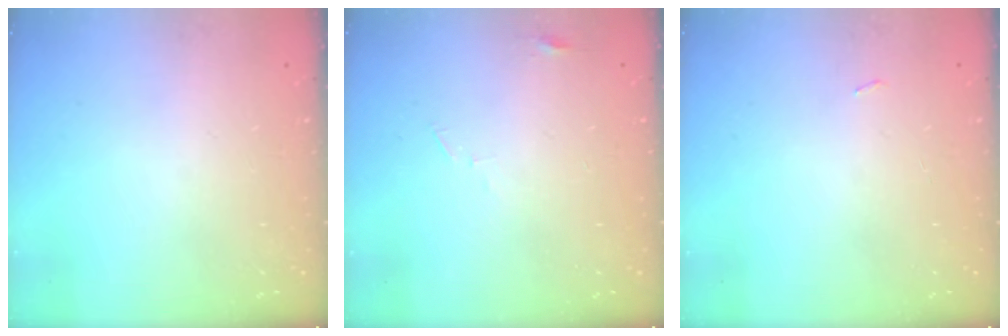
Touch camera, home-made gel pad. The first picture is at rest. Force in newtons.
{"total": 2.9, "press": 2.9, "slide": 0.2}
{"total": 2.8, "press": 2.4, "slide": 1.4}